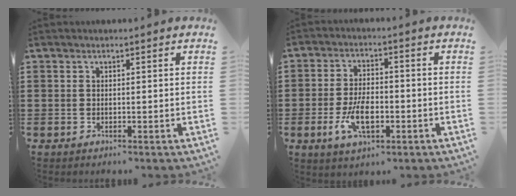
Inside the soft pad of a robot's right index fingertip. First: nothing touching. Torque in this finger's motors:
{"motor_torque": [1.27, 0.86, 0.26, 0.19]}